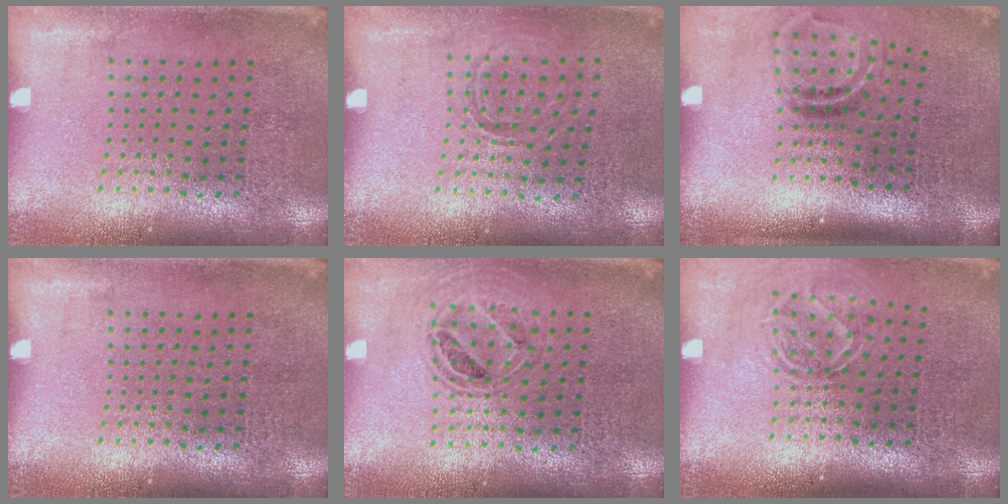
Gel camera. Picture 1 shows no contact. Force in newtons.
{"total": 0.8, "press": 0.8, "slide": 0.2}
{"total": 2.0, "press": 1.2, "slide": 1.6}
{"total": 0.0}
{"total": 0.8, "press": 0.8, "slide": 0.1}
{"total": 1.6, "press": 1.2, "slide": 1.1}